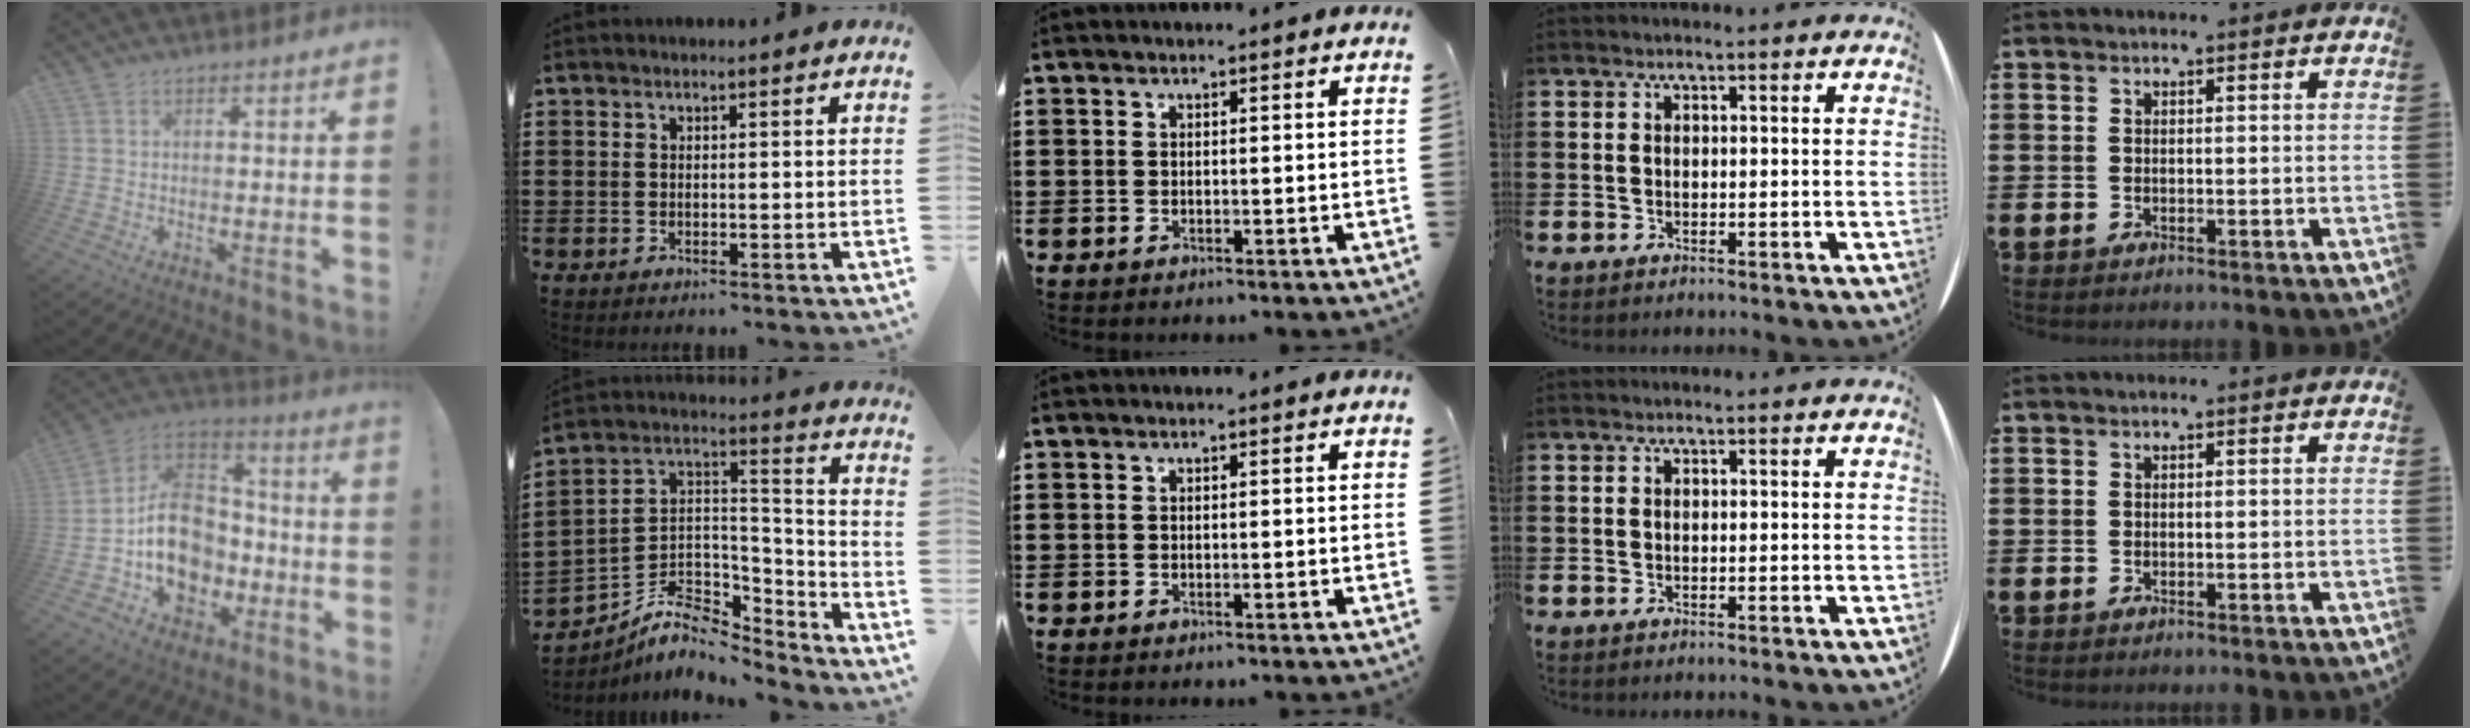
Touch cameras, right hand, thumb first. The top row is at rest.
{"thumb": {"total": 18.4, "force": [-3.9, 14.3, 10.9], "torque": [-0.173, 0.028, -0.055]}, "index": {"total": 8.0, "force": [-5.8, 4.5, 3.1], "torque": [-0.073, 0.005, -0.110]}}